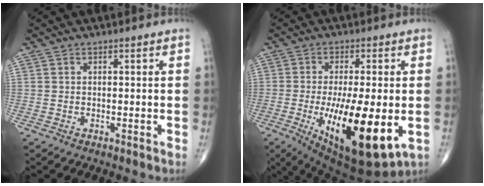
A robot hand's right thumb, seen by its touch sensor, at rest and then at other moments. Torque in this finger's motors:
{"motor_torque": [2.39, 2.59, 1.15, -1.21, 0.63]}